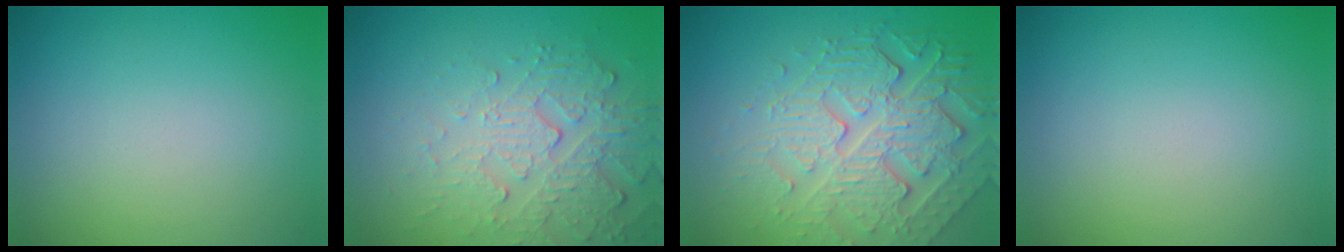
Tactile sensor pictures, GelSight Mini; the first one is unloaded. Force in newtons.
{"total": 5.2, "press": 3.5, "slide": 3.9}
{"total": 6.7, "press": 5.0, "slide": 4.5}
{"total": 0.0}